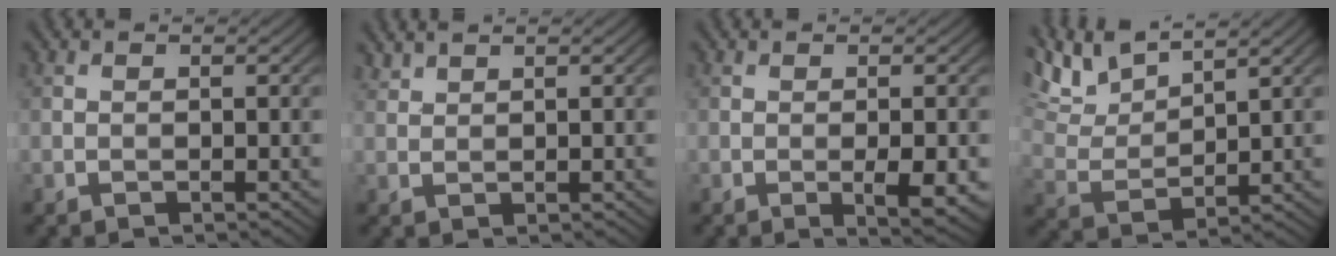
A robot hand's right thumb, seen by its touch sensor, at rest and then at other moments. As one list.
[{"total": 1.4, "force": [1.3, 0.1, 0.4], "torque": [-0.015, 0.005, 0.034]}, {"total": 3.4, "force": [-0.9, 0.8, 3.2], "torque": [-0.057, -0.004, -0.008]}, {"total": 8.6, "force": [6.7, 2.1, 4.9], "torque": [-0.124, 0.007, 0.131]}]